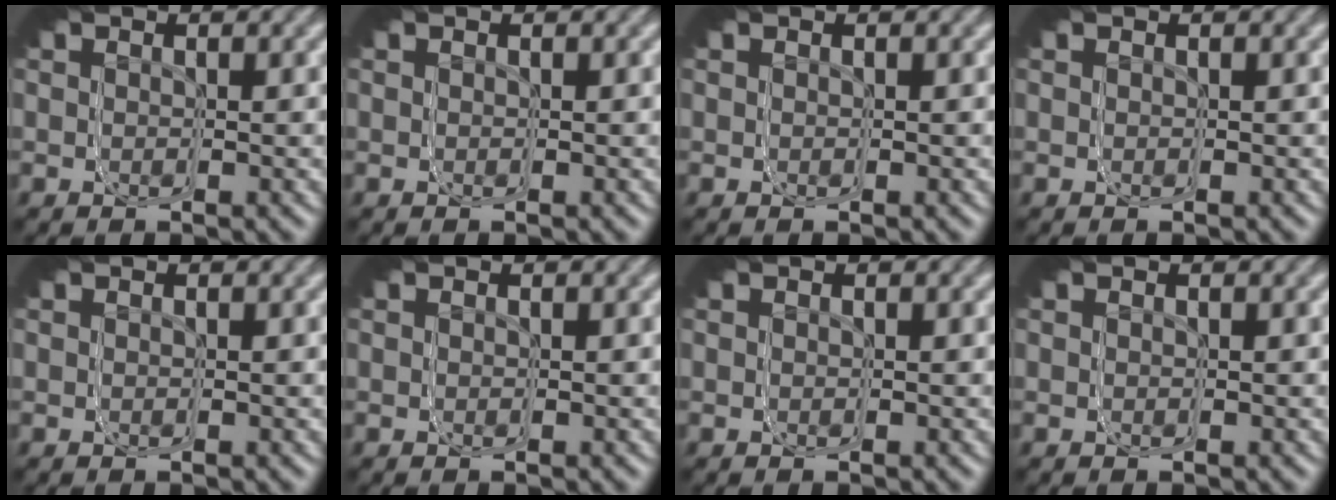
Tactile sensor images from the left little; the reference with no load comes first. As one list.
[{"total": 0.0}, {"total": 0.0}, {"total": 0.0}, {"total": 0.0}, {"total": 0.0}, {"total": 0.0}, {"total": 0.0}]